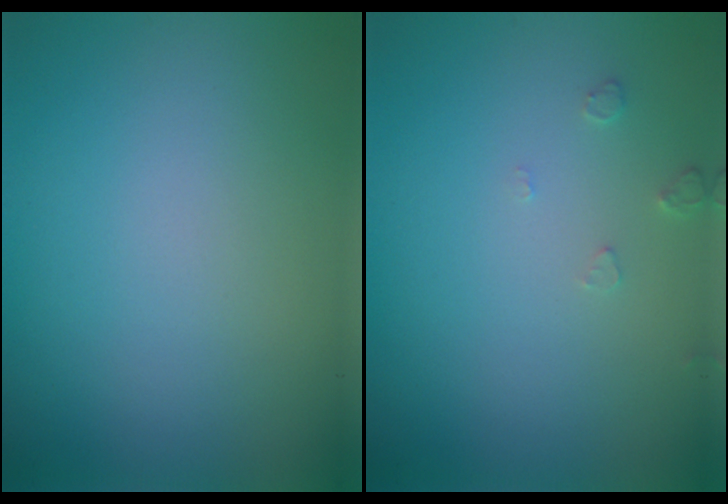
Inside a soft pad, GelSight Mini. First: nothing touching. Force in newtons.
{"total": 0.9, "press": 0.9, "slide": 0.2}